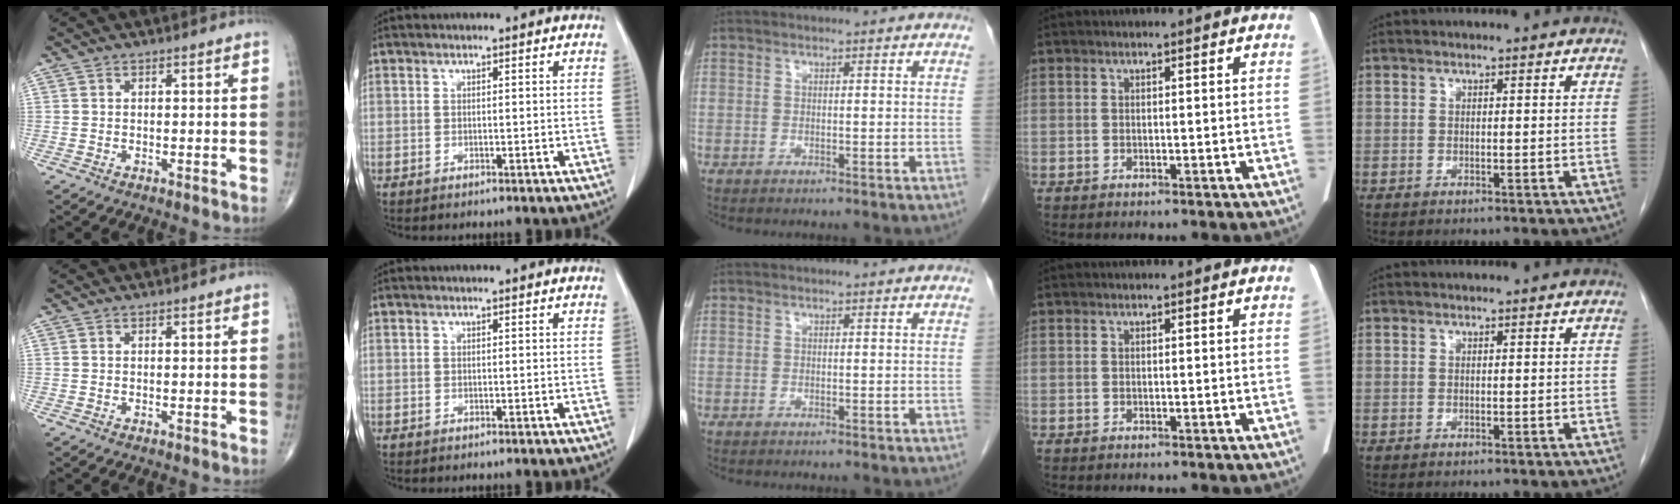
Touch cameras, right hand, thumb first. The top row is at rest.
{}